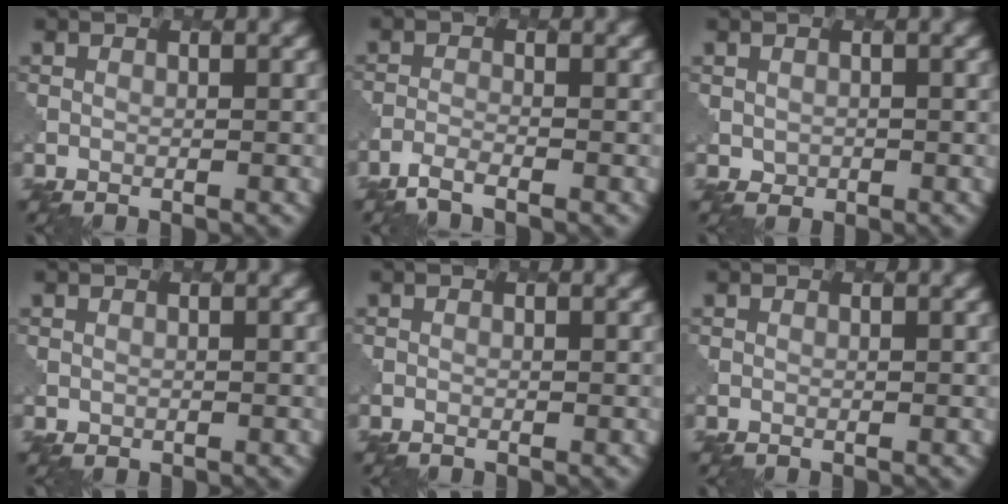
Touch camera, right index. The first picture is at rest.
{"total": 2.0, "force": [-1.8, 0.4, 0.9], "torque": [-0.021, -0.007, -0.044]}
{"total": 0.8, "force": [0.3, 0.8, 0.0], "torque": [0.000, -0.006, 0.007]}
{"total": 0.5, "force": [0.2, 0.5, -0.1], "torque": [0.001, -0.005, 0.007]}
{"total": 0.0}
{"total": 0.0}